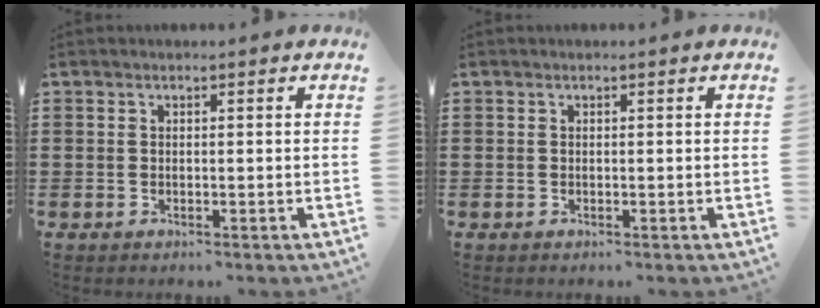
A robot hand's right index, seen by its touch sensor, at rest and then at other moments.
{"total": 0.0}